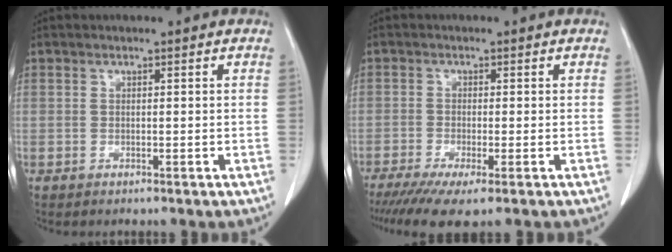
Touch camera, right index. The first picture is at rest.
{"total": 6.6, "force": [-4.5, 0.7, 4.8], "torque": [-0.075, -0.016, -0.074]}